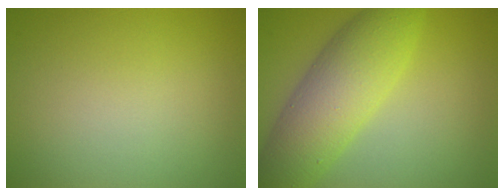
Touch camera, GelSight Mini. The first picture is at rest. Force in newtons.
{"total": 7.3, "press": 7.3, "slide": 0.2}